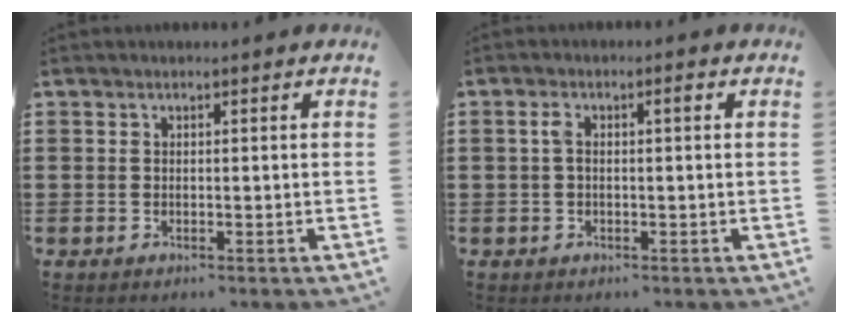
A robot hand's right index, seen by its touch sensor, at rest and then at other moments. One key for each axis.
{"total": 2.3, "fx": 0.1, "fy": 0.5, "fz": 2.2, "tx": -0.042, "ty": 0.004, "tz": -0.002}